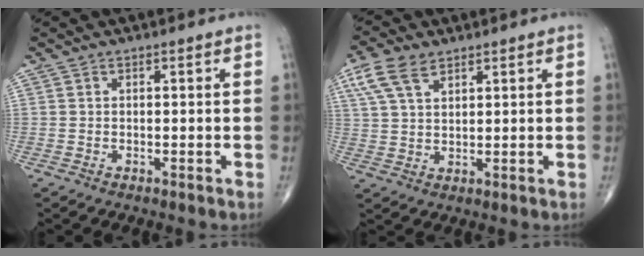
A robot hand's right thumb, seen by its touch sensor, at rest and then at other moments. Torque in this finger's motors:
{"motor_torque": [-0.33, -0.20, 0.50, 0.09, 0.12]}